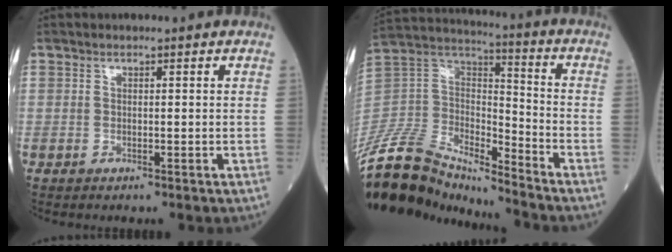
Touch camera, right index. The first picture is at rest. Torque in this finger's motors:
{"motor_torque": [0.17, -0.96, 0.57, 0.15]}